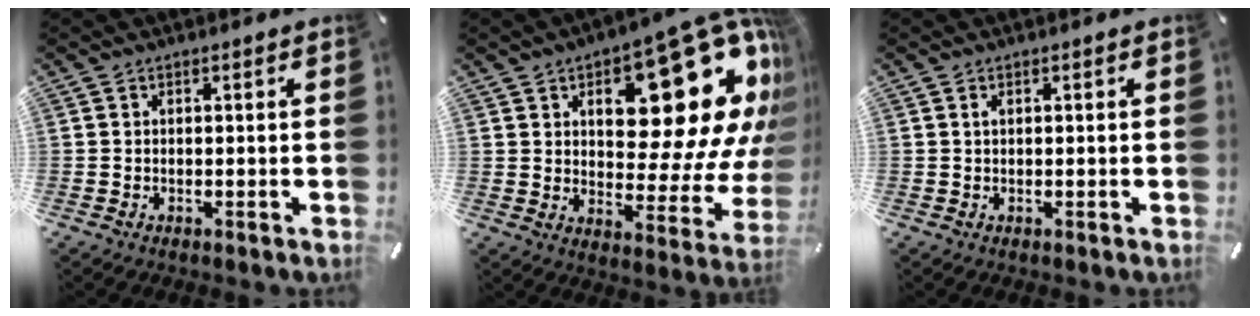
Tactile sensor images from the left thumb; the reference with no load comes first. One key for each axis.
{"total": 25.7, "fx": 11.2, "fy": 13.0, "fz": 19.1, "tx": -0.223, "ty": -0.086, "tz": 0.190}
{"total": 0.7, "fx": 0.2, "fy": 0.2, "fz": 0.6, "tx": -0.012, "ty": 0.000, "tz": 0.002}